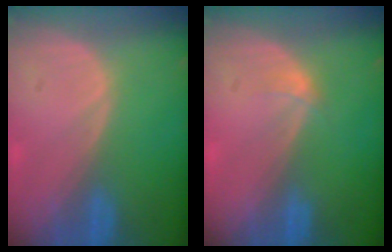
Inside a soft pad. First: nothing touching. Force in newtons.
{"total": 1.0, "press": 1.0, "slide": 0.1}